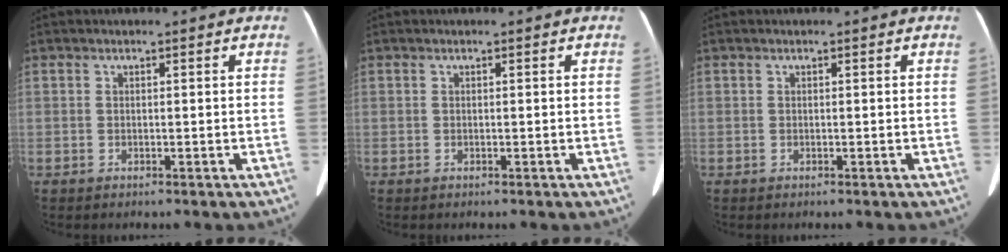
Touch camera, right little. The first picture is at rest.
{"total": 0.0}
{"total": 0.0}